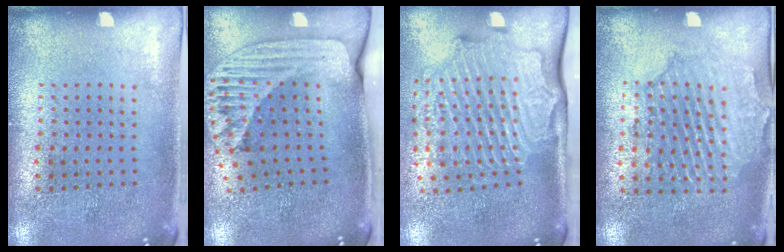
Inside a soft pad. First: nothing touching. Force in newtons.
{"total": 2.5, "press": 1.8, "slide": 1.7}
{"total": 3.0, "press": 2.3, "slide": 2.0}
{"total": 1.8, "press": 1.8, "slide": 0.3}